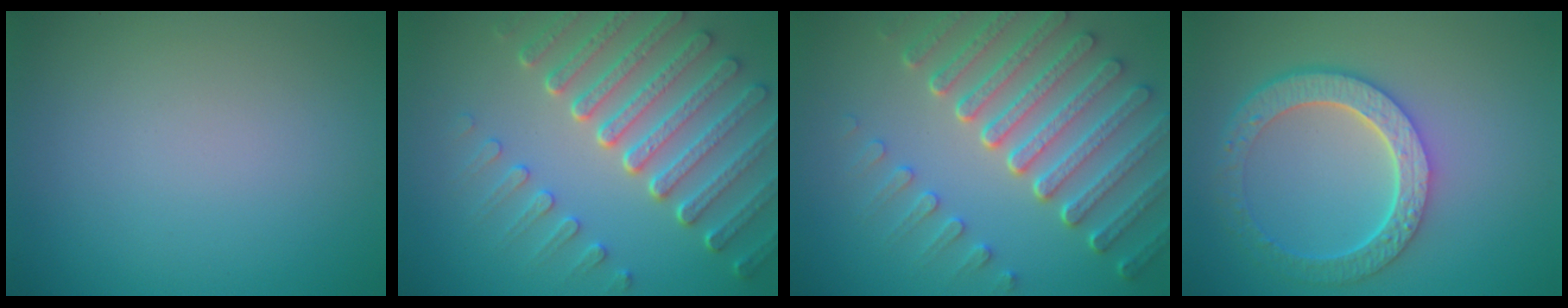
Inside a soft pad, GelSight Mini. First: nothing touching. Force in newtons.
{"total": 7.6, "press": 5.7, "slide": 5.0}
{"total": 7.4, "press": 5.6, "slide": 4.8}
{"total": 5.7, "press": 4.3, "slide": 3.8}